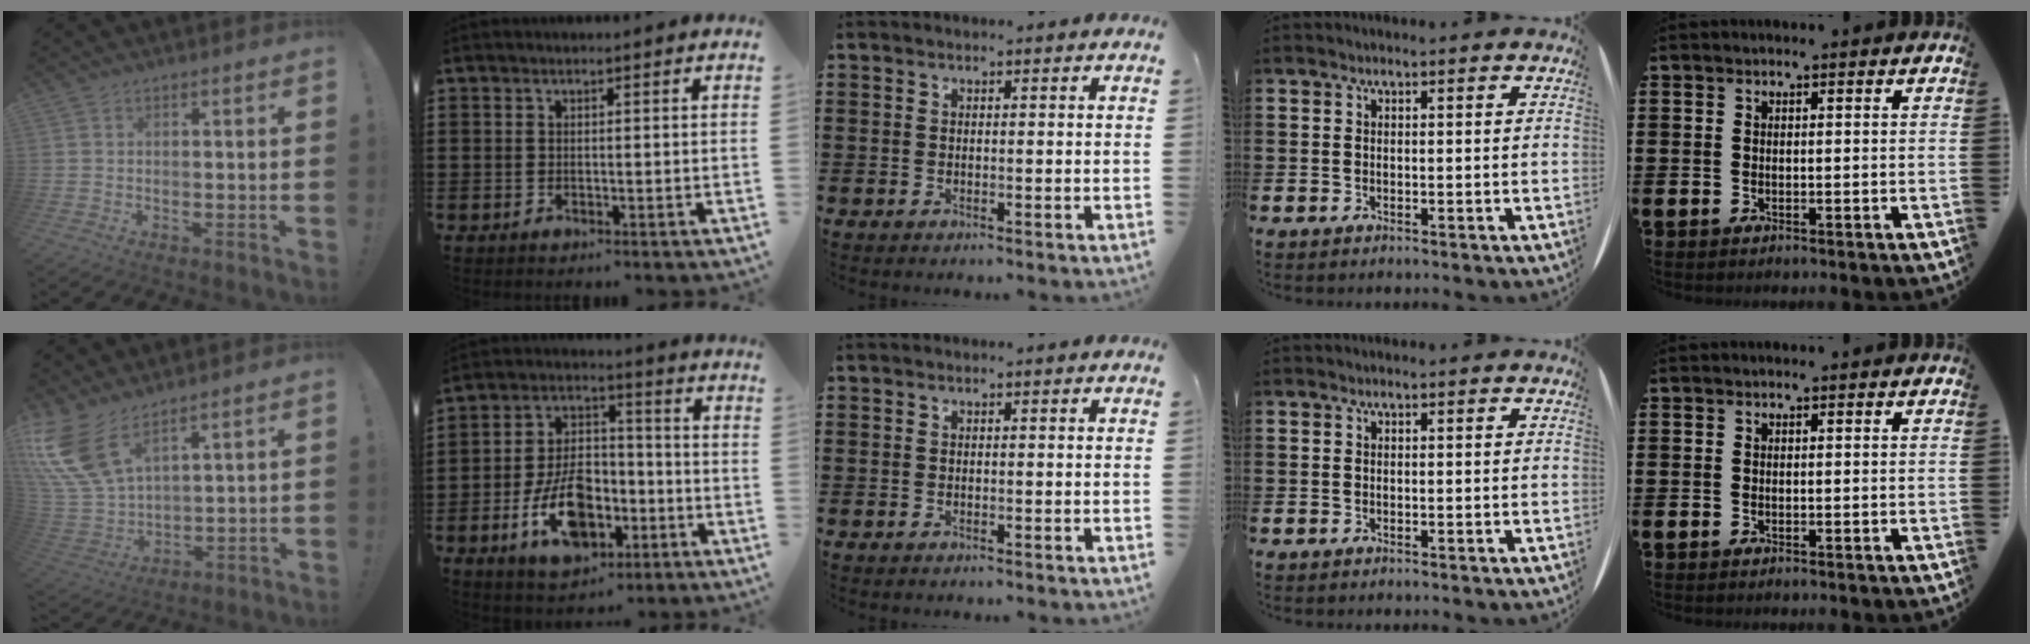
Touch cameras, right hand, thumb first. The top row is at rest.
{"thumb": {"total": 13.8, "force": [9.2, 5.8, 8.5], "torque": [-0.185, -0.056, 0.174]}, "index": {"total": 11.3, "force": [-4.3, 6.7, 8.0], "torque": [-0.155, 0.005, -0.079]}}